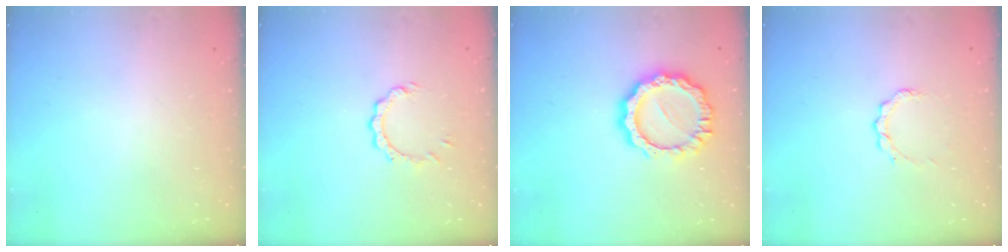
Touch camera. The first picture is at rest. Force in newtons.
{"total": 3.5, "press": 3.5, "slide": 0.4}
{"total": 12.8, "press": 12.8, "slide": 1.0}
{"total": 4.7, "press": 4.7, "slide": 0.2}